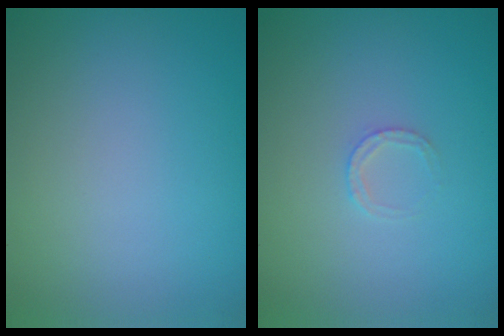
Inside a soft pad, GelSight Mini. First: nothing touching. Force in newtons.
{"total": 1.3, "press": 1.3, "slide": 0.2}